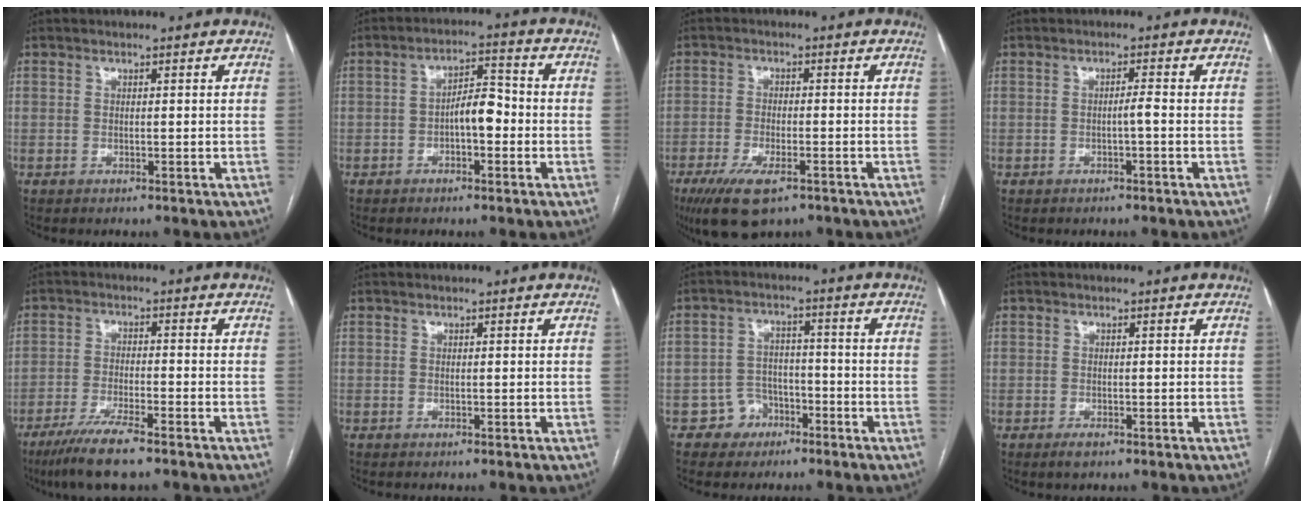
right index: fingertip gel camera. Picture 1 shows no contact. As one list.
[{"total": 5.2, "force": [-1.3, 2.1, 4.6], "torque": [-0.074, 0.021, -0.022]}, {"total": 8.4, "force": [-5.2, 2.9, 5.9], "torque": [-0.106, -0.014, -0.084]}, {"total": 1.4, "force": [-0.5, -0.1, 1.3], "torque": [-0.019, 0.002, -0.008]}, {"total": 8.1, "force": [-5.9, 0.6, 5.5], "torque": [-0.101, -0.021, -0.105]}, {"total": 0.0}, {"total": 4.9, "force": [-2.7, 4.0, 0.4], "torque": [0.002, 0.016, -0.039]}, {"total": 1.4, "force": [-0.9, 0.8, 0.8], "torque": [-0.013, 0.000, -0.011]}]